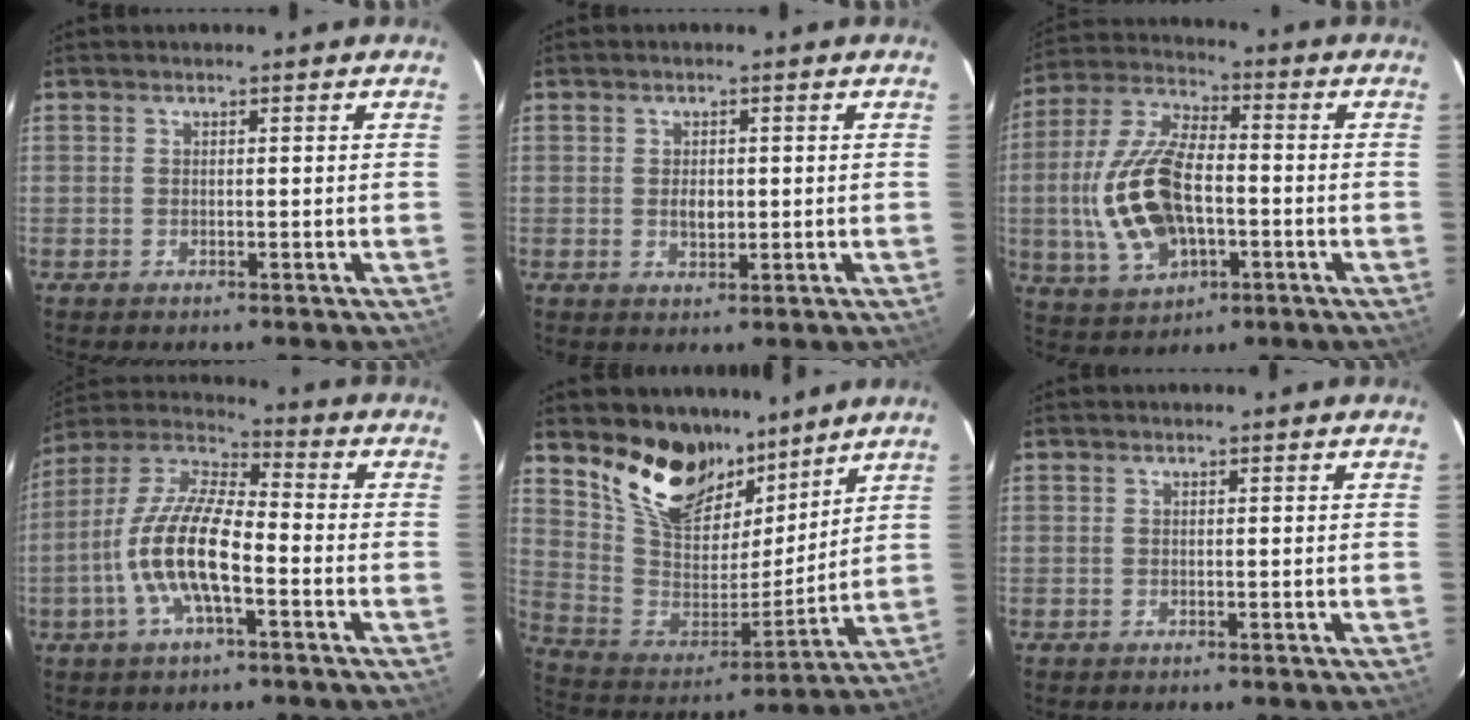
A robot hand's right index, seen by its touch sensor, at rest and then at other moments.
{"total": 2.6, "force": [-0.1, 1.8, 1.9], "torque": [-0.030, 0.001, -0.001]}
{"total": 17.1, "force": [-2.6, 9.0, 14.4], "torque": [-0.313, 0.005, -0.040]}
{"total": 14.2, "force": [-4.4, 4.5, 12.7], "torque": [-0.260, 0.002, -0.089]}
{"total": 18.0, "force": [12.9, 9.2, 8.3], "torque": [-0.180, 0.001, 0.250]}
{"total": 0.0}